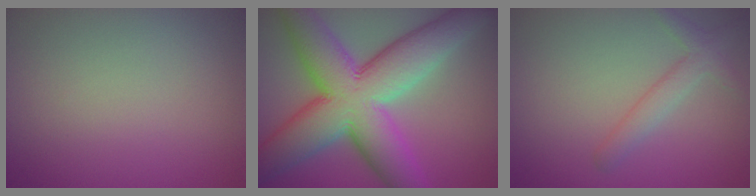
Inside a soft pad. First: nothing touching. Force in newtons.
{"total": 13.6, "press": 13.6, "slide": 0.6}
{"total": 2.5, "press": 2.5, "slide": 0.1}